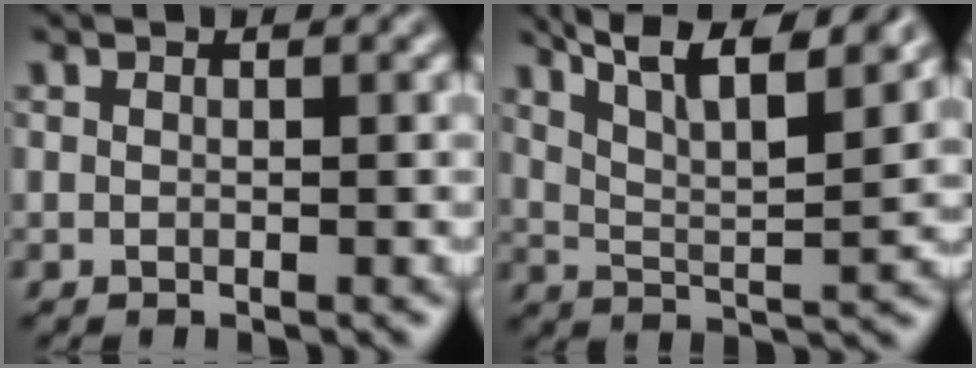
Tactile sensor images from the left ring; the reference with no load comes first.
{"total": 11.7, "force": [7.8, 3.6, 7.9], "torque": [-0.145, 0.032, 0.101]}